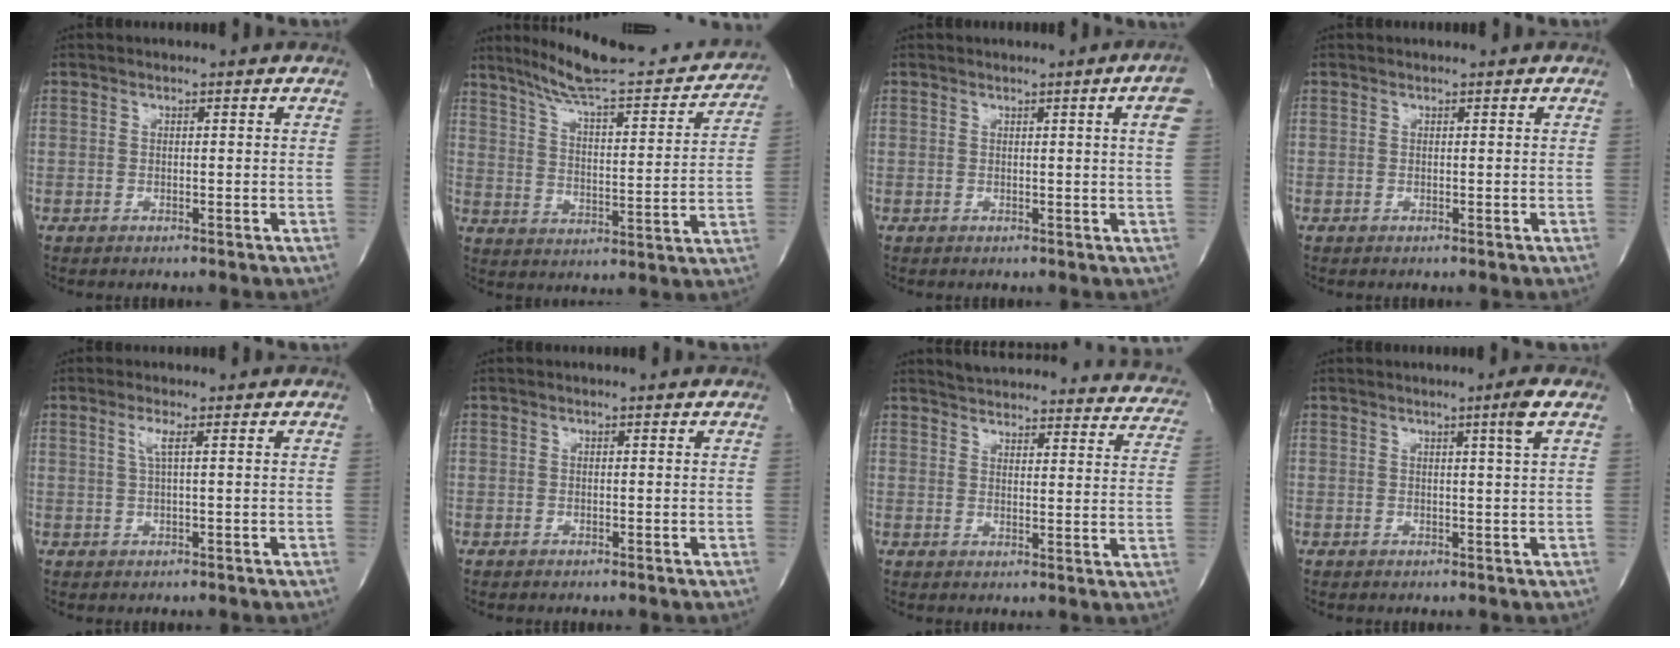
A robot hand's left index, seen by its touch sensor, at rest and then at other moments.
{"total": 22.4, "force": [20.0, 2.6, 9.7], "torque": [-0.146, -0.019, 0.272]}
{"total": 3.6, "force": [1.3, -0.6, 3.3], "torque": [-0.040, -0.006, 0.011]}
{"total": 0.0}
{"total": 2.0, "force": [0.6, -0.2, 1.9], "torque": [-0.042, 0.004, 0.013]}
{"total": 0.0}
{"total": 24.3, "force": [22.9, 4.7, 6.4], "torque": [-0.089, -0.062, 0.258]}
{"total": 2.4, "force": [1.1, -0.9, 2.0], "torque": [-0.034, -0.008, 0.021]}